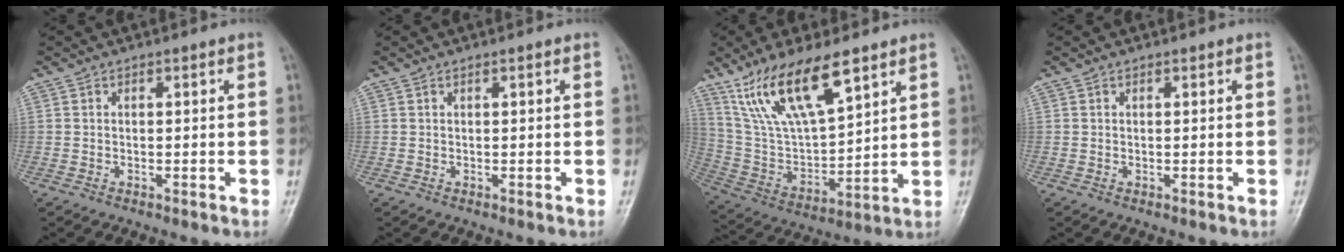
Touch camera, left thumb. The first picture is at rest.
{"total": 0.0}
{"total": 17.3, "force": [10.8, 5.8, 12.1], "torque": [-0.209, -0.041, 0.222]}
{"total": 0.0}